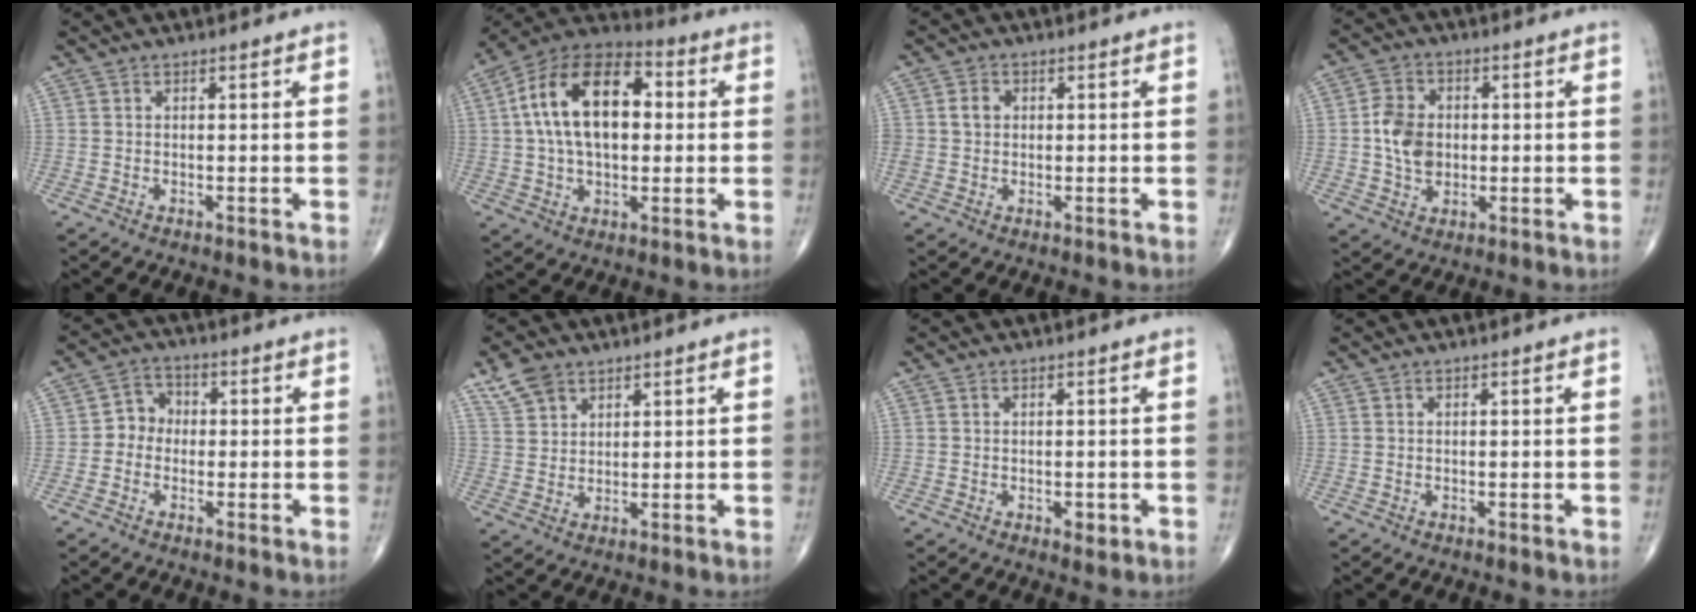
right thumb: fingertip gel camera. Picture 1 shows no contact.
{"total": 19.2, "force": [2.7, 11.2, 15.3], "torque": [-0.255, 0.026, 0.039]}
{"total": 3.1, "force": [0.4, 2.6, 1.6], "torque": [-0.022, 0.005, 0.008]}
{"total": 7.9, "force": [0.0, 6.1, 5.1], "torque": [-0.079, 0.004, -0.002]}
{"total": 4.4, "force": [-0.8, 3.9, 1.9], "torque": [-0.009, 0.019, -0.028]}
{"total": 5.4, "force": [3.8, 3.3, 2.2], "torque": [-0.032, -0.011, 0.080]}
{"total": 1.6, "force": [-0.4, 1.0, 1.2], "torque": [-0.011, -0.002, -0.004]}
{"total": 0.0}